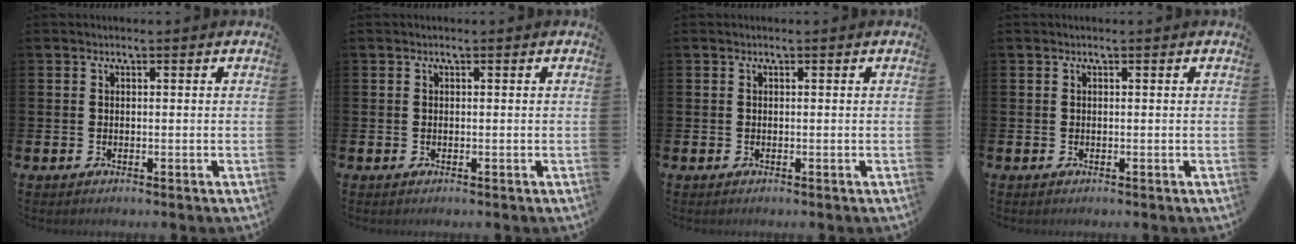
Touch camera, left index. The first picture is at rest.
{"total": 0.0}
{"total": 0.0}
{"total": 0.0}